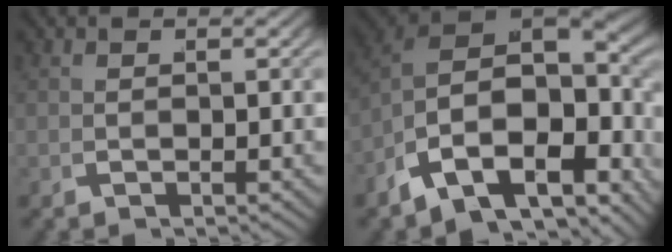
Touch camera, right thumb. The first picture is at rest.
{"total": 17.9, "force": [-0.8, 11.9, 13.4], "torque": [-0.251, -0.043, -0.013]}